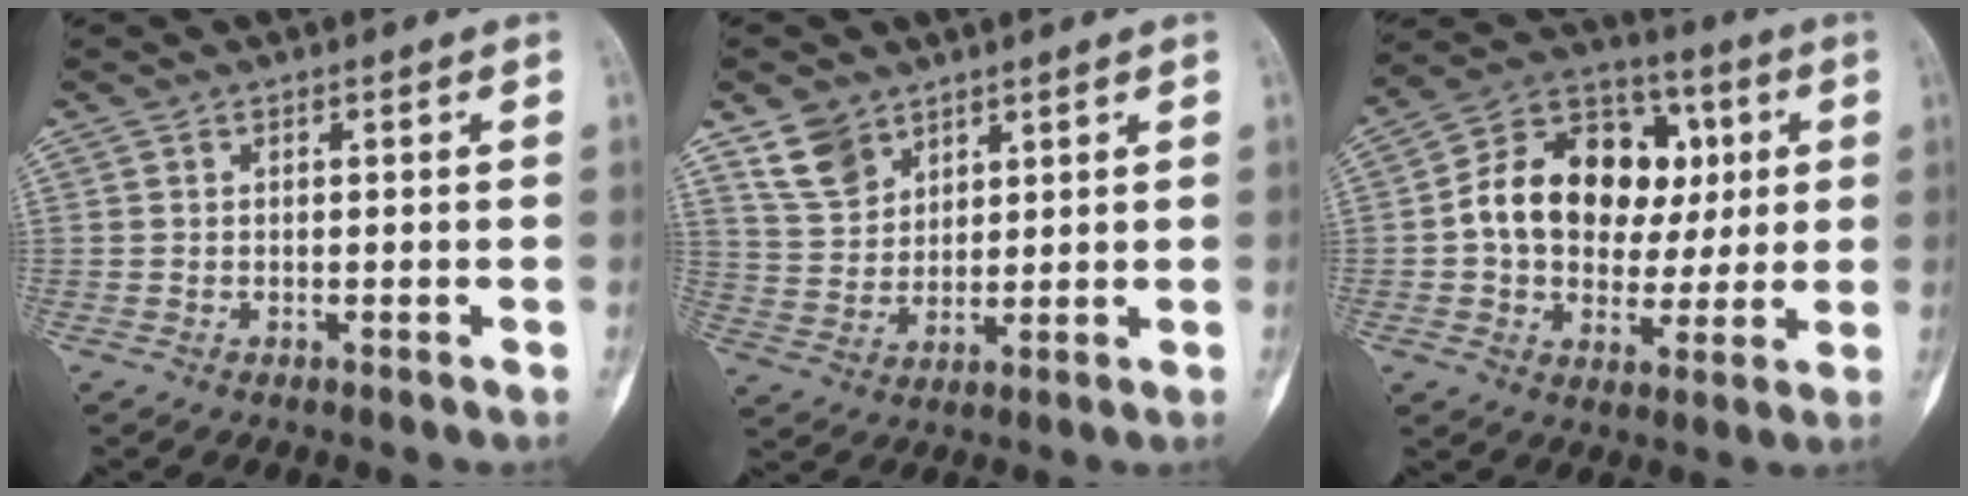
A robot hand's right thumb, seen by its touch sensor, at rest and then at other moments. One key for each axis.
{"total": 7.6, "fx": 5.2, "fy": 4.9, "fz": 2.5, "tx": -0.030, "ty": -0.024, "tz": 0.112}
{"total": 18.6, "fx": 2.2, "fy": 14.1, "fz": 11.8, "tx": -0.151, "ty": 0.025, "tz": 0.034}